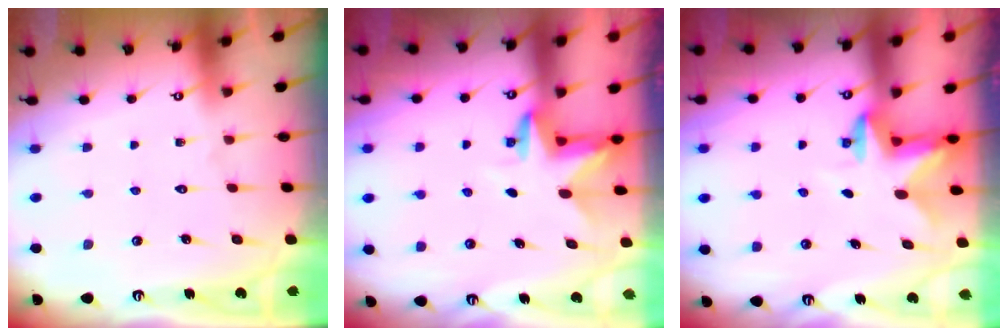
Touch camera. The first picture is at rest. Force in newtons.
{"total": 3.3, "press": 3.3, "slide": 0.1}
{"total": 3.0, "press": 2.9, "slide": 0.6}